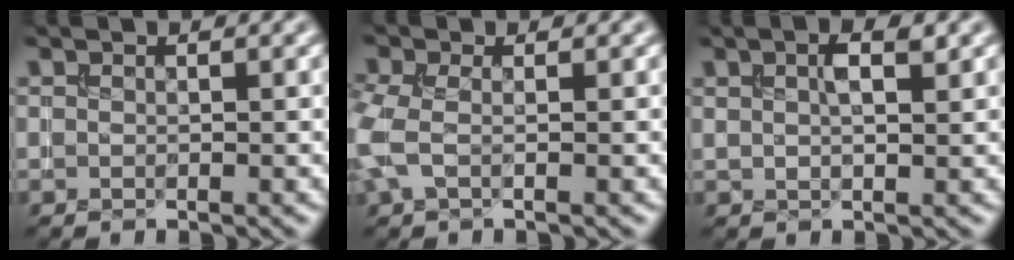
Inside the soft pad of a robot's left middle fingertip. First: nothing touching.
{"total": 3.0, "force": [-0.4, 1.7, 2.5], "torque": [-0.079, 0.001, -0.018]}
{"total": 2.5, "force": [1.1, 0.7, 2.2], "torque": [-0.041, 0.004, 0.019]}